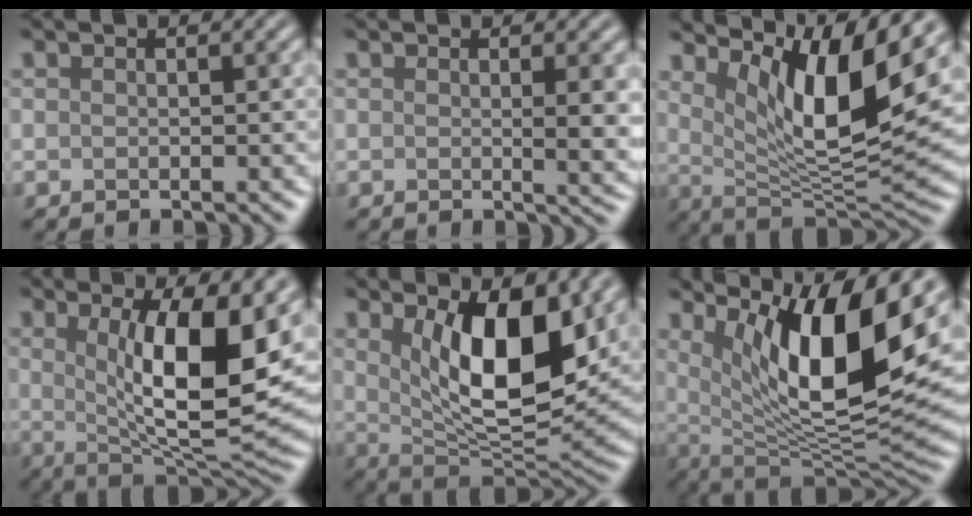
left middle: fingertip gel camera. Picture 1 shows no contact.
{"total": 3.4, "force": [0.4, 0.9, 3.2], "torque": [-0.034, -0.004, 0.006]}
{"total": 9.9, "force": [4.7, 2.5, 8.4], "torque": [-0.136, -0.015, 0.087]}
{"total": 11.3, "force": [1.8, 3.2, 10.6], "torque": [-0.157, -0.011, 0.036]}
{"total": 9.5, "force": [2.9, 3.7, 8.2], "torque": [-0.137, -0.021, 0.053]}
{"total": 12.1, "force": [4.7, 3.5, 10.6], "torque": [-0.167, -0.011, 0.090]}